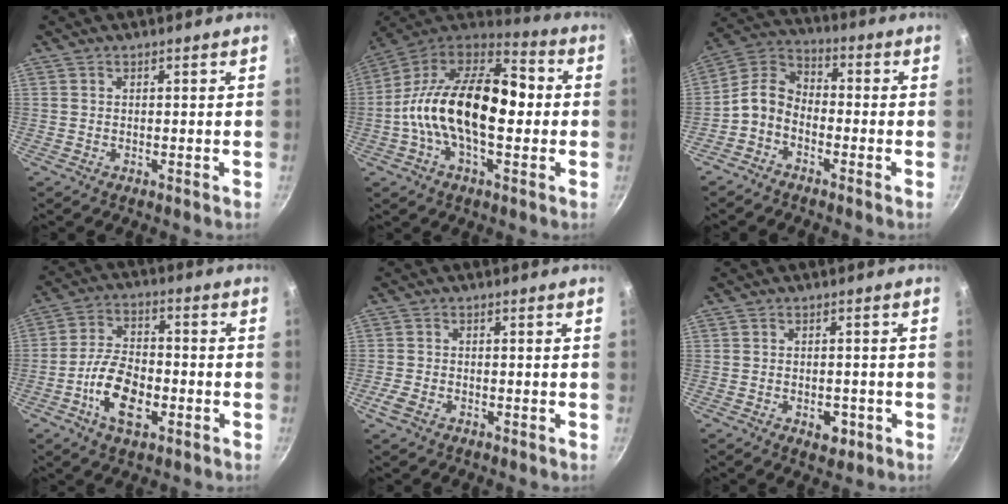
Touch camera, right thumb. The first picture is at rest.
{"total": 23.9, "force": [-0.8, 13.1, 20.0], "torque": [-0.323, 0.045, -0.039]}
{"total": 8.0, "force": [-3.0, 5.6, 4.8], "torque": [-0.087, 0.055, -0.078]}
{"total": 11.4, "force": [-4.0, 6.1, 8.7], "torque": [-0.153, 0.030, -0.078]}
{"total": 3.4, "force": [-1.8, 2.1, 2.0], "torque": [-0.046, 0.011, -0.037]}
{"total": 4.1, "force": [-1.7, 2.5, 2.7], "torque": [-0.024, 0.011, -0.017]}